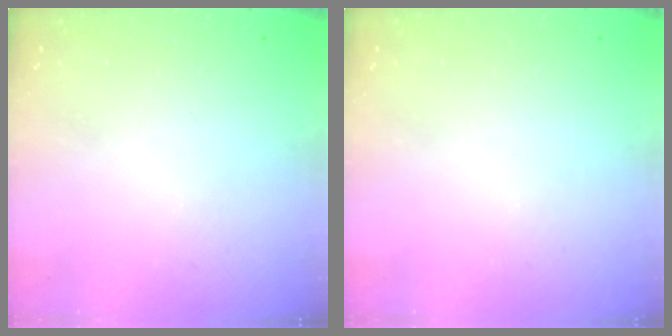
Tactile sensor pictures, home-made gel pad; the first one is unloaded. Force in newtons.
{"total": 0.0}